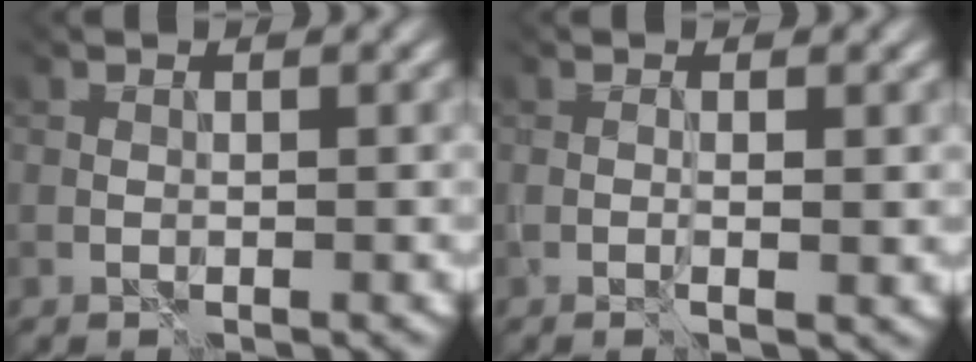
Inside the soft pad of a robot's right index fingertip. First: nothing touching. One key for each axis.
{"total": 1.1, "fx": -0.2, "fy": 0.1, "fz": 1.1, "tx": -0.021, "ty": -0.008, "tz": 0.001}